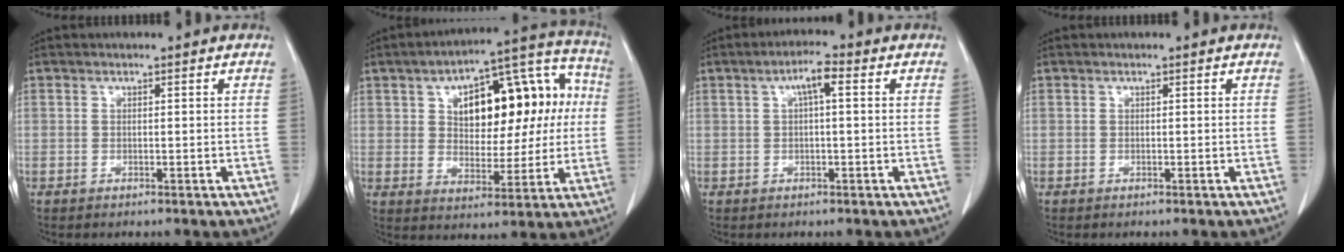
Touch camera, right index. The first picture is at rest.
{"total": 19.4, "force": [3.8, 10.0, 16.2], "torque": [-0.235, 0.052, 0.060]}
{"total": 3.6, "force": [1.0, 0.6, 3.5], "torque": [-0.062, 0.011, 0.016]}
{"total": 0.0}